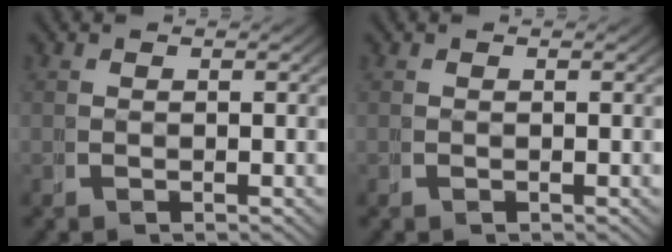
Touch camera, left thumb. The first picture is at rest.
{"total": 0.0}